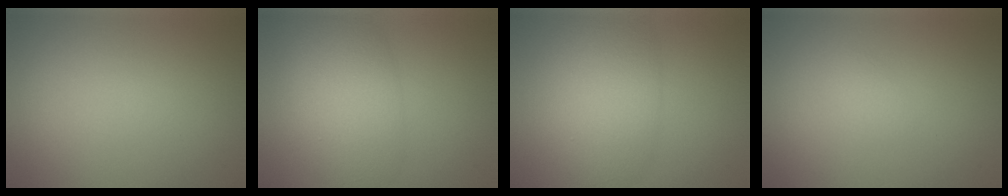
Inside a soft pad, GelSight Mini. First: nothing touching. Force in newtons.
{"total": 5.6, "press": 5.6, "slide": 0.1}
{"total": 5.6, "press": 5.6, "slide": 0.2}
{"total": 0.6, "press": 0.6, "slide": 0.0}